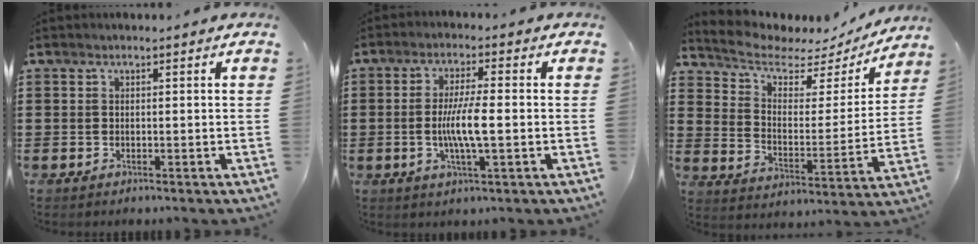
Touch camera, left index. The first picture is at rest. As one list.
[{"total": 6.4, "force": [-0.8, 1.0, 6.3], "torque": [-0.124, -0.002, -0.022]}, {"total": 5.2, "force": [4.3, 2.2, 1.9], "torque": [-0.067, -0.029, 0.067]}]